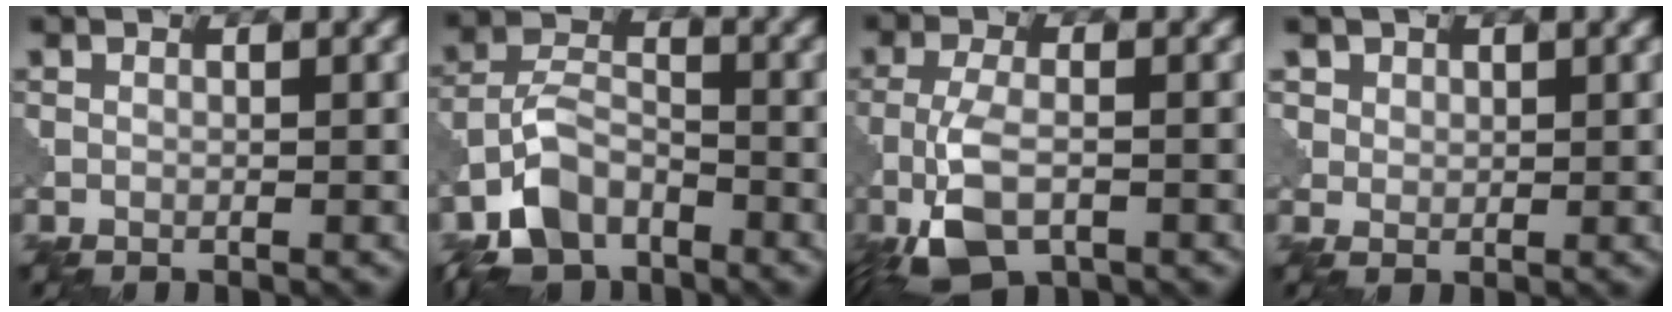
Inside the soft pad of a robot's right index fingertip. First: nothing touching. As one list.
[{"total": 7.0, "force": [-4.8, 3.7, 3.5], "torque": [-0.066, 0.004, -0.102]}, {"total": 5.9, "force": [-3.0, 2.4, 4.5], "torque": [-0.101, -0.004, -0.065]}, {"total": 2.8, "force": [1.5, 2.2, 0.9], "torque": [-0.031, -0.005, 0.039]}]